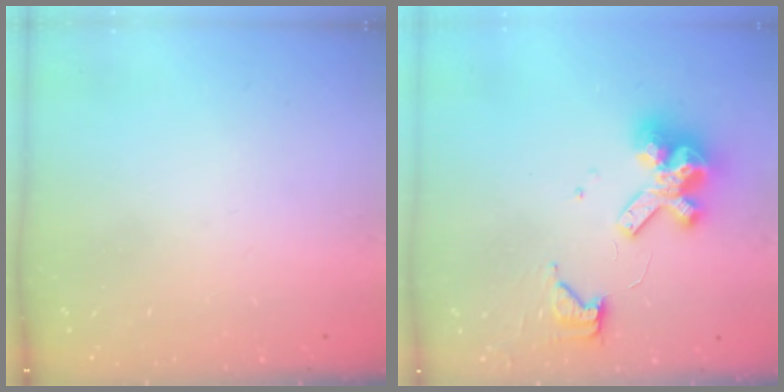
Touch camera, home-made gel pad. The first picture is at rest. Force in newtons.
{"total": 12.3, "press": 12.2, "slide": 1.4}